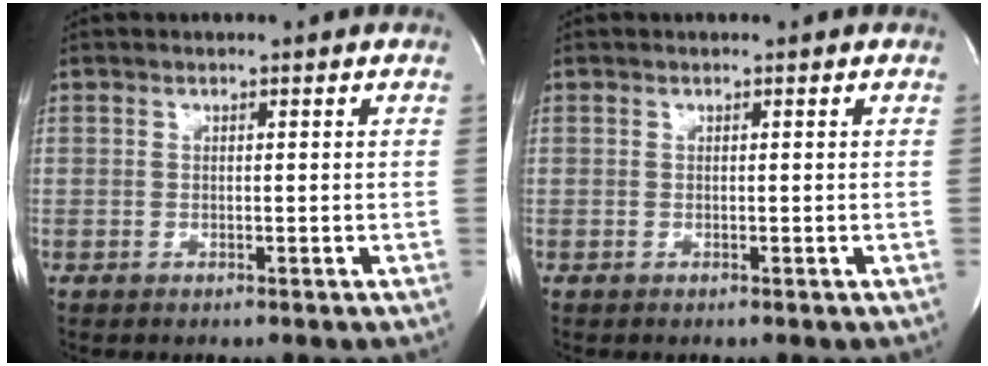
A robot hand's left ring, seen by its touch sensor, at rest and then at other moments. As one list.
[{"total": 0.0}]